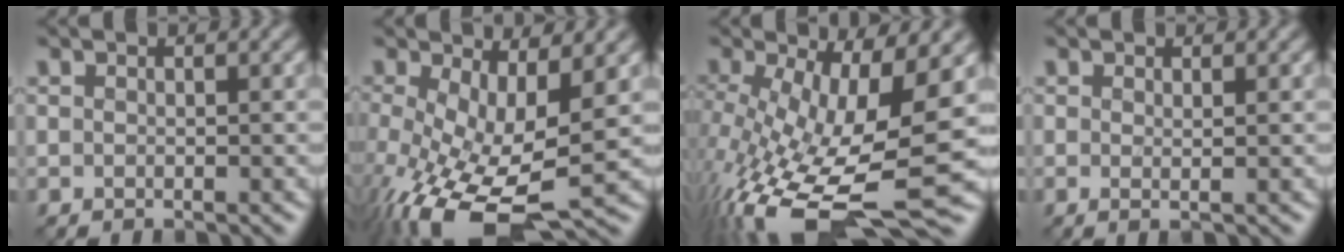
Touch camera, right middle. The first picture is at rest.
{"total": 10.3, "force": [-2.4, 4.6, 8.9], "torque": [-0.184, -0.031, -0.032]}
{"total": 14.0, "force": [-4.1, 4.9, 12.5], "torque": [-0.236, -0.024, -0.066]}
{"total": 0.9, "force": [0.2, 0.2, 0.8], "torque": [-0.011, -0.003, 0.000]}